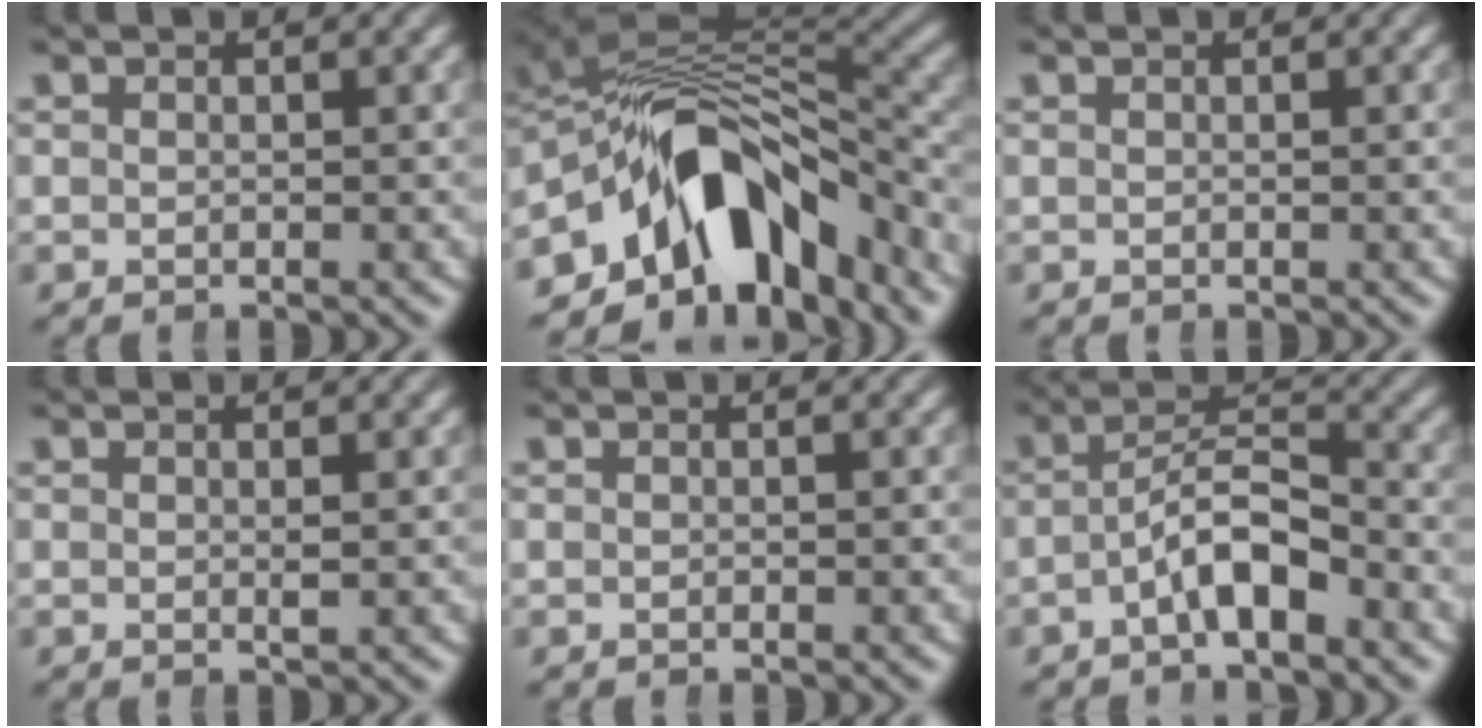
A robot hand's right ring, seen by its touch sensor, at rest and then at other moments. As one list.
[{"total": 15.6, "force": [-4.4, 10.5, 10.7], "torque": [-0.188, -0.030, -0.062]}, {"total": 0.0}, {"total": 0.7, "force": [0.0, -0.4, 0.6], "torque": [-0.010, -0.003, 0.002]}, {"total": 0.0}, {"total": 4.3, "force": [-2.2, 1.7, 3.2], "torque": [-0.055, -0.005, -0.035]}]